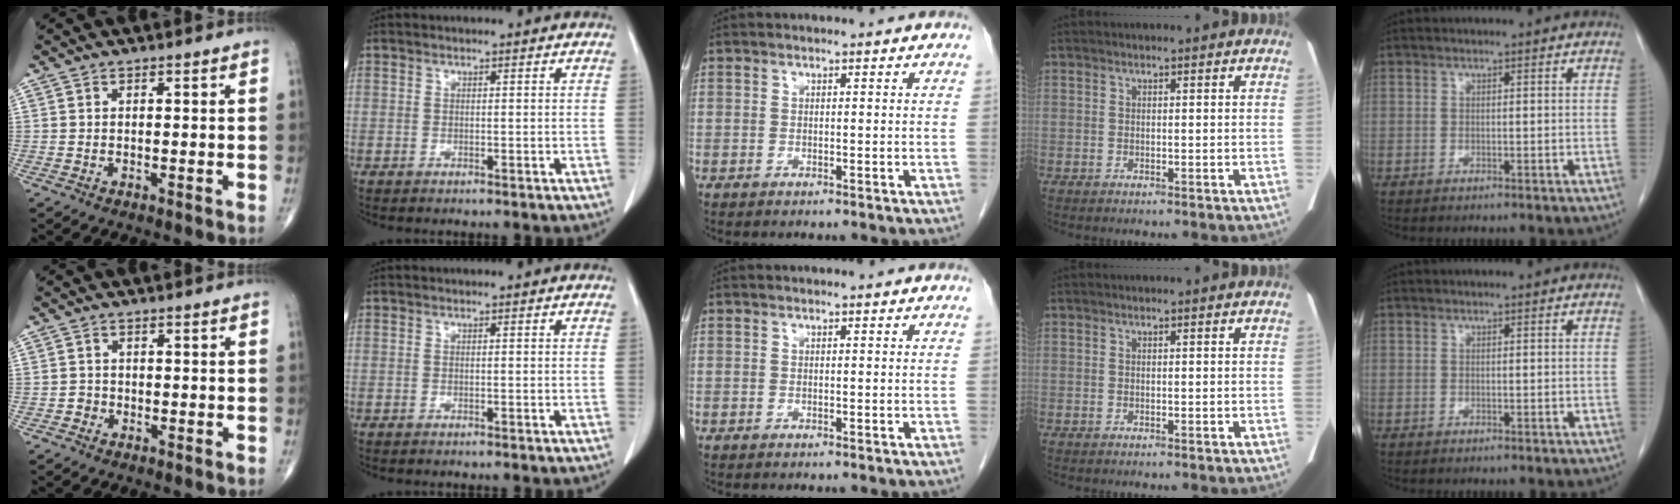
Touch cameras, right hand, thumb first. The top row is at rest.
{"thumb": {"total": 1.2, "force": [-0.6, 1.1, 0.1], "torque": [0.008, 0.007, -0.014]}}